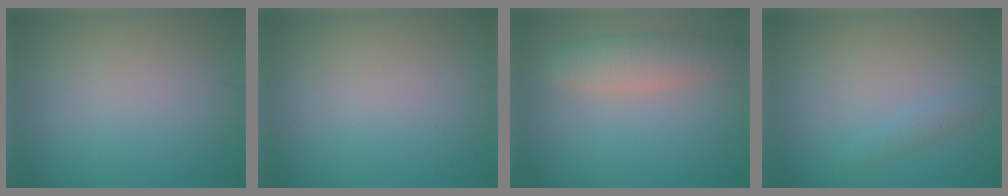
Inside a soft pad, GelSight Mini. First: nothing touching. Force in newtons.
{"total": 0.0}
{"total": 4.1, "press": 4.1, "slide": 0.1}
{"total": 1.1, "press": 1.1, "slide": 0.1}